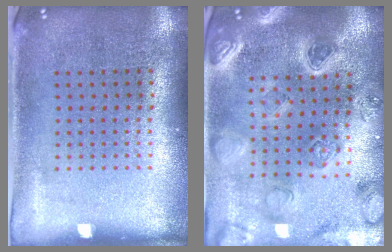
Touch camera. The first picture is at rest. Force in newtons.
{"total": 2.5, "press": 2.5, "slide": 0.3}